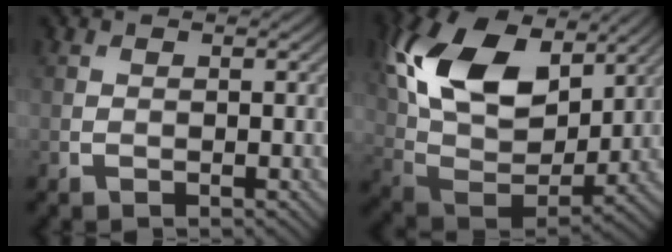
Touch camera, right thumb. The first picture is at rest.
{"total": 17.7, "force": [7.4, 10.9, 11.9], "torque": [-0.260, 0.020, 0.138]}